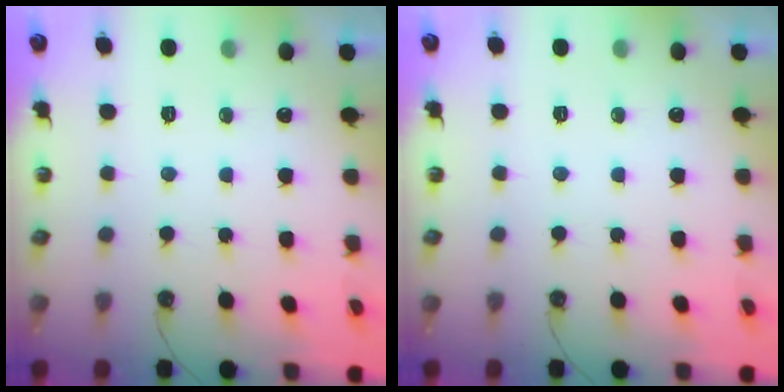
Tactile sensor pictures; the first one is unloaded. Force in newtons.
{"total": 0.0}